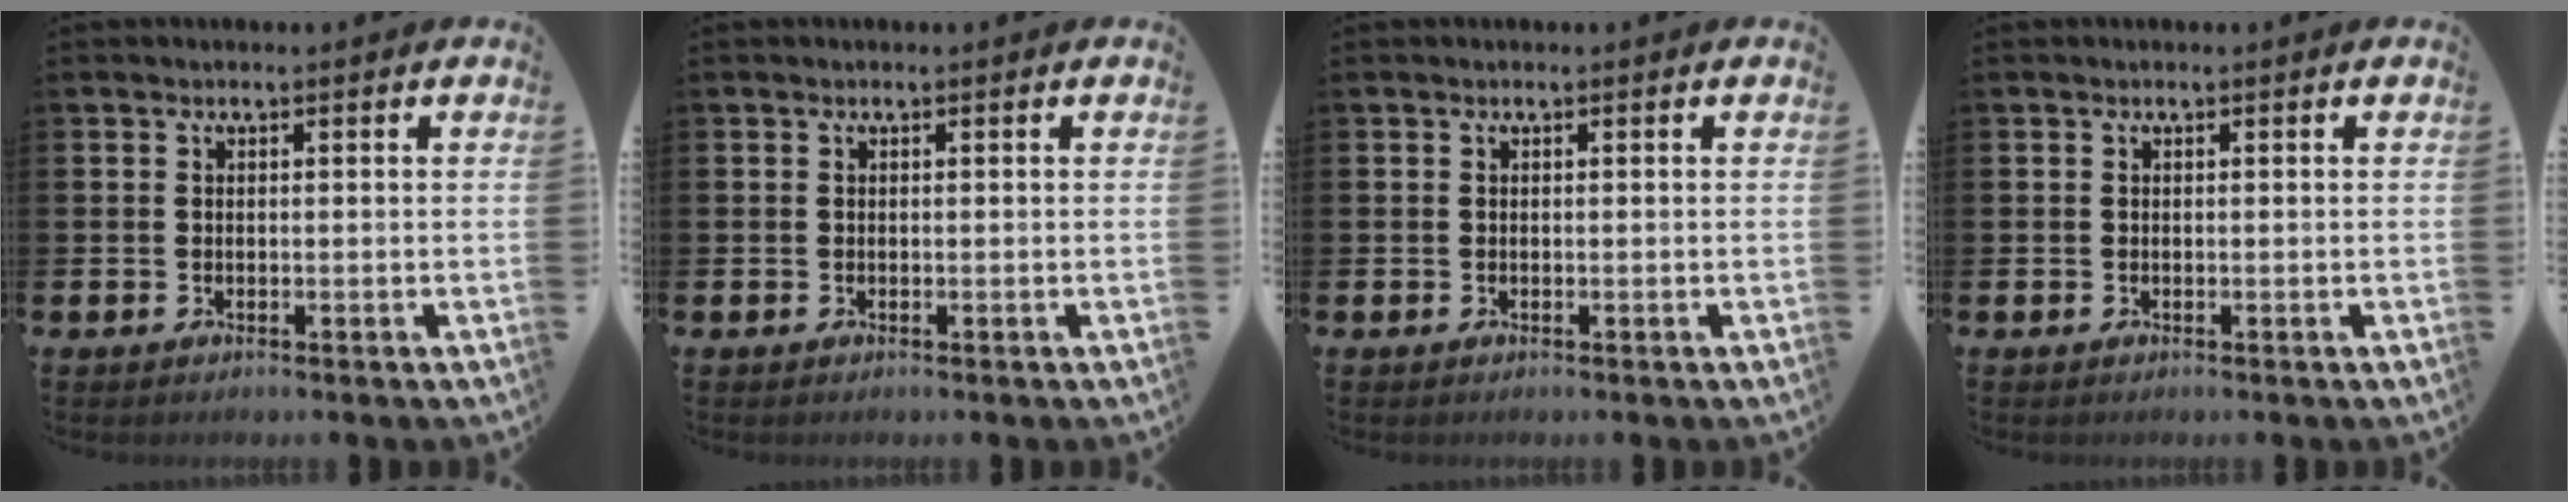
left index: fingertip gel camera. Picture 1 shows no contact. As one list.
[{"total": 0.0}, {"total": 0.0}, {"total": 0.0}]